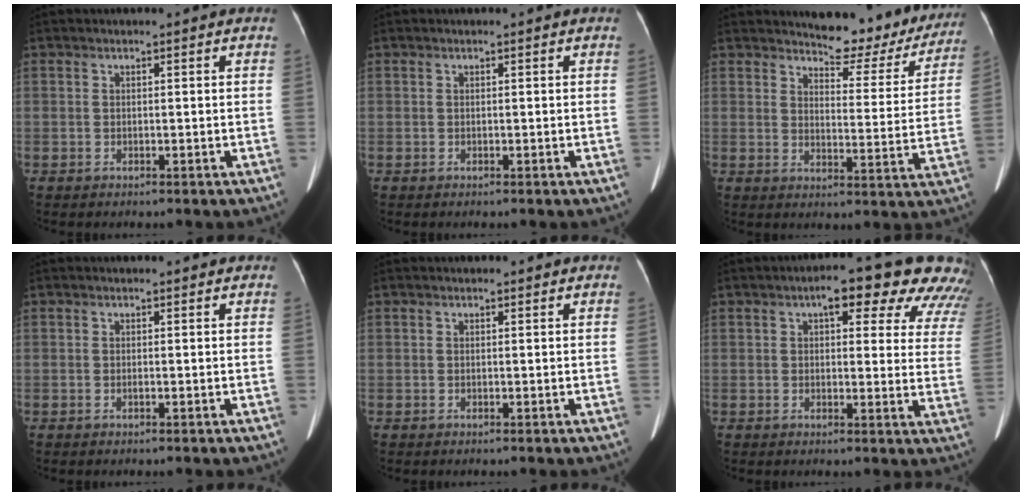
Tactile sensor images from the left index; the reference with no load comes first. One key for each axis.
{"total": 0.0}
{"total": 12.2, "fx": 11.5, "fy": 3.2, "fz": 2.6, "tx": -0.023, "ty": -0.028, "tz": 0.131}
{"total": 0.0}
{"total": 0.0}
{"total": 16.2, "fx": 11.4, "fy": 5.2, "fz": 10.3, "tx": -0.111, "ty": 0.023, "tz": 0.117}